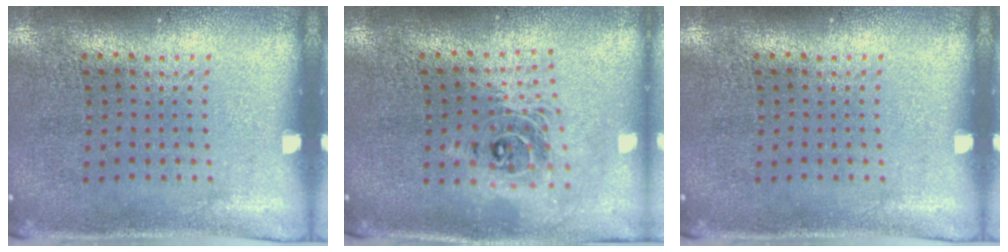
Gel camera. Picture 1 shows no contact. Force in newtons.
{"total": 2.0, "press": 1.6, "slide": 1.3}
{"total": 0.0}